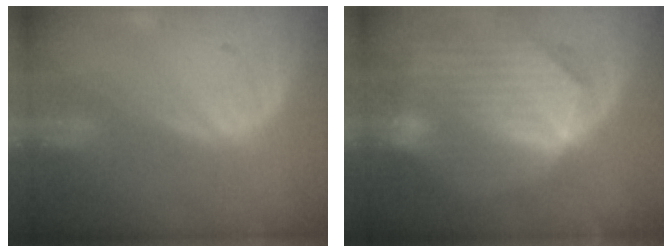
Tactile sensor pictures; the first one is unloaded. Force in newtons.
{"total": 10.4, "press": 9.2, "slide": 4.9}